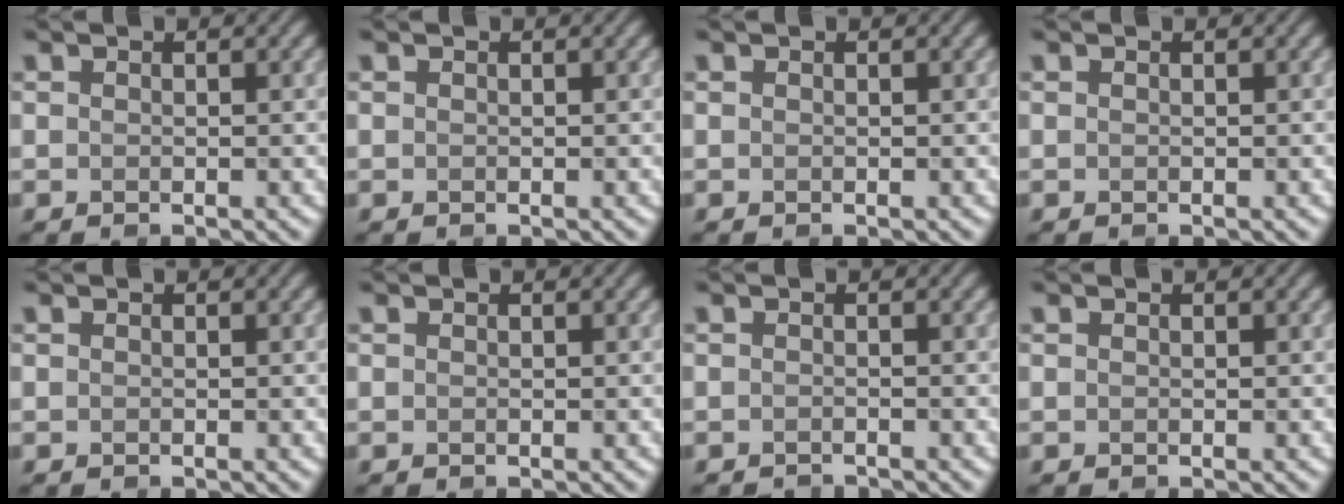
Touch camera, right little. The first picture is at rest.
{"total": 0.0}
{"total": 0.0}
{"total": 0.0}
{"total": 0.0}
{"total": 0.0}
{"total": 1.4, "force": [-1.4, 0.1, 0.2], "torque": [0.002, -0.005, -0.024]}
{"total": 0.0}